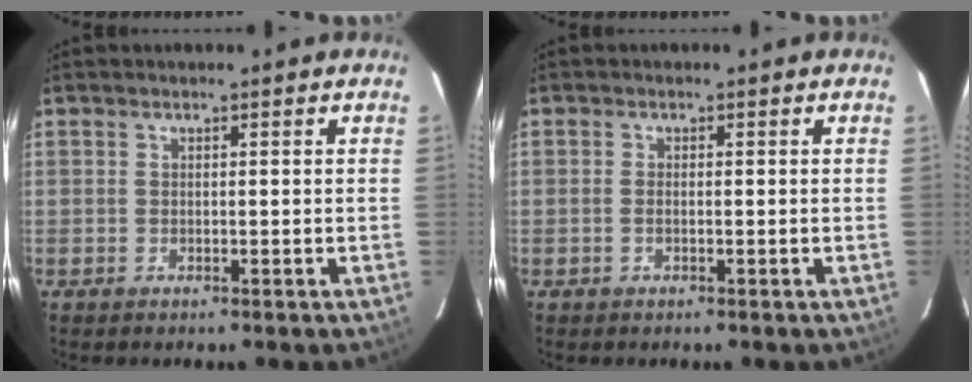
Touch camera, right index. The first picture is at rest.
{"total": 0.9, "force": [-0.3, 0.4, 0.7], "torque": [-0.018, 0.000, -0.006]}